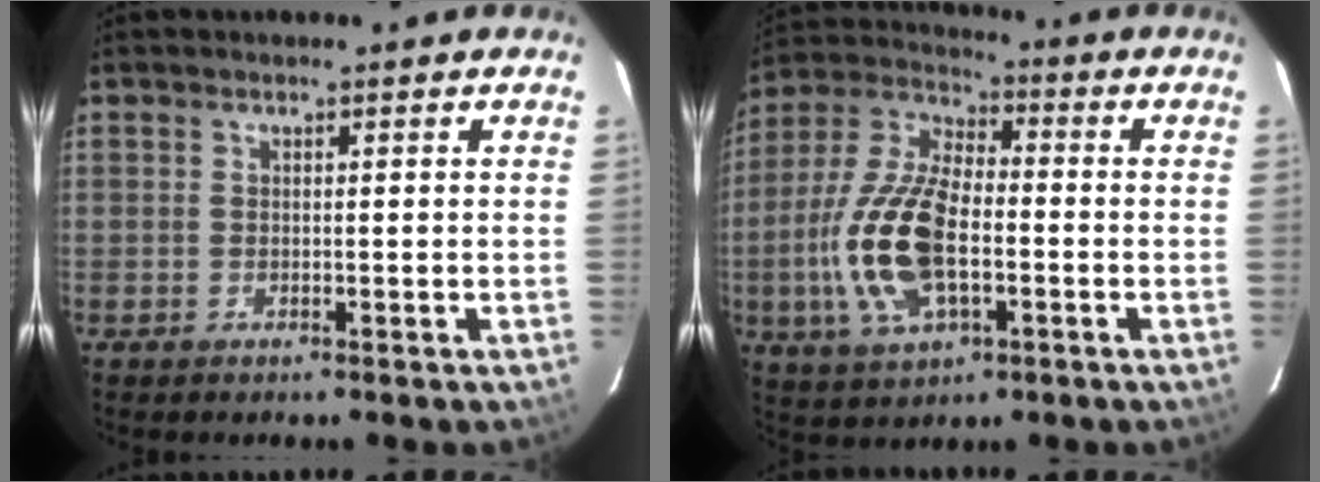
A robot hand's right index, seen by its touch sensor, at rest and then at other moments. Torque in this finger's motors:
{"motor_torque": [2.14, 0.00, 0.61, 0.16]}